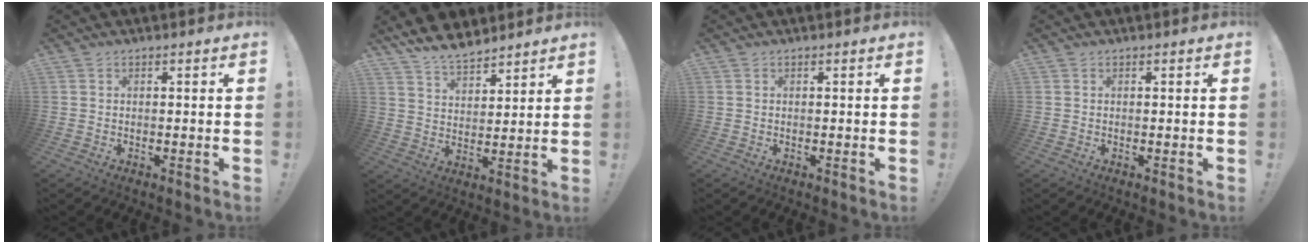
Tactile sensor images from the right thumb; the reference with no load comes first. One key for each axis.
{"total": 9.0, "fx": 7.8, "fy": 3.4, "fz": 2.8, "tx": -0.050, "ty": -0.054, "tz": 0.149}
{"total": 0.0}
{"total": 0.0}